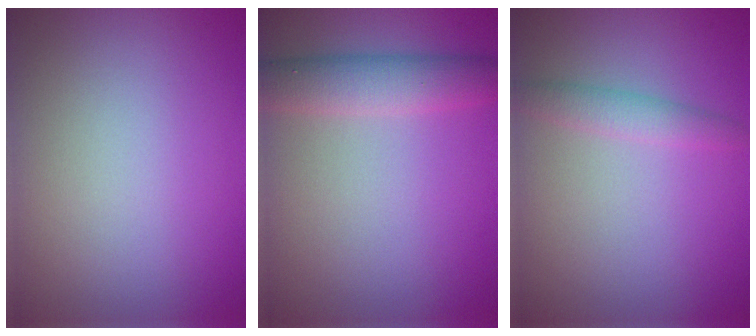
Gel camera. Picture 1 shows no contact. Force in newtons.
{"total": 3.8, "press": 3.8, "slide": 0.1}
{"total": 1.9, "press": 1.9, "slide": 0.1}